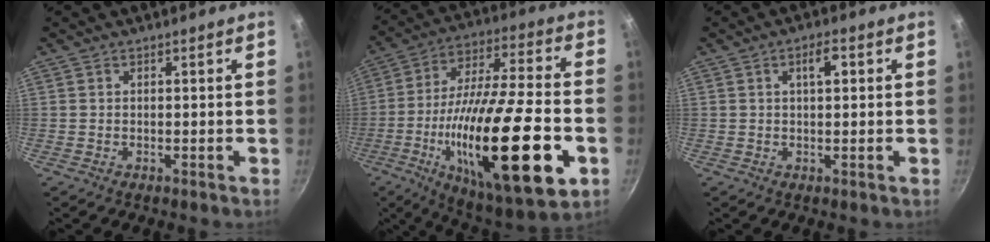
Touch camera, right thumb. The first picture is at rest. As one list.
[{"total": 31.9, "force": [-9.3, 9.7, 29.0], "torque": [-0.468, 0.020, -0.145]}, {"total": 3.7, "force": [0.9, 1.3, 3.3], "torque": [-0.051, 0.006, 0.011]}]